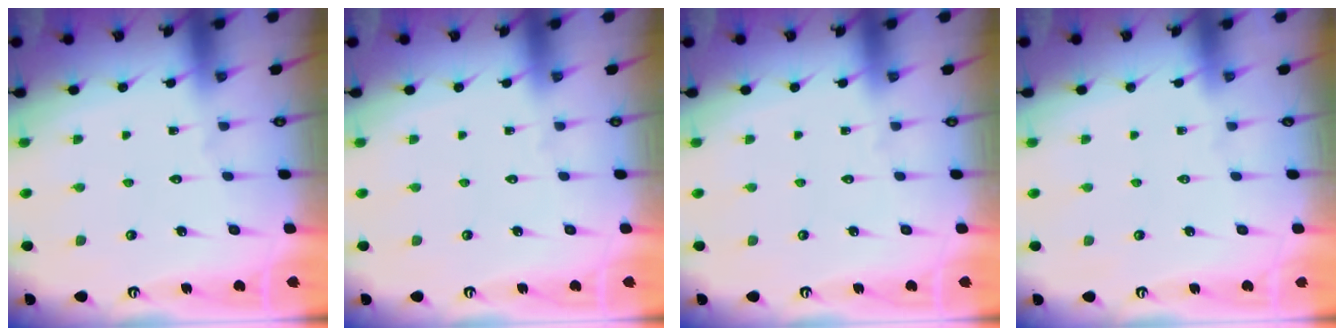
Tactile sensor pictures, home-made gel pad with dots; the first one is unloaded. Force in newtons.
{"total": 0.0}
{"total": 0.0}
{"total": 0.0}